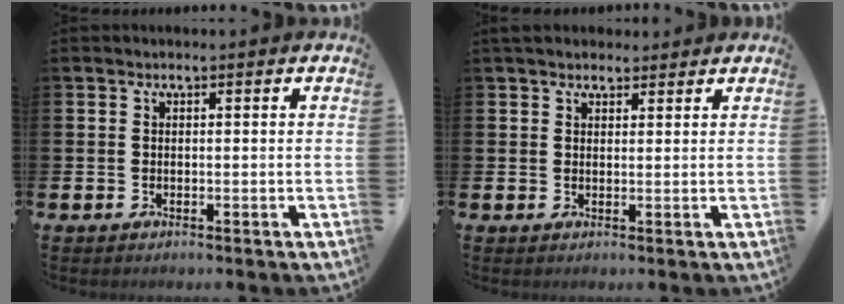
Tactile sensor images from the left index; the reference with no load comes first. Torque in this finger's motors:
{"motor_torque": [0.30, -1.84, -0.07, 0.19]}